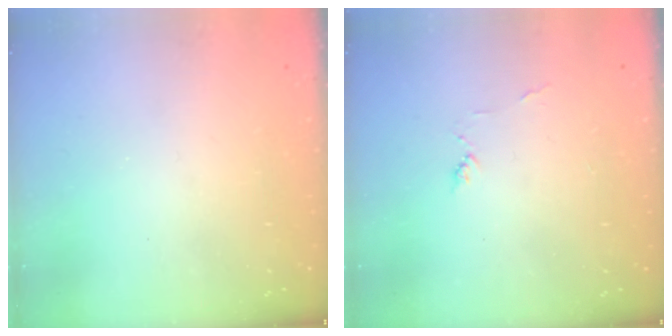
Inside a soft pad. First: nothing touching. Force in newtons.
{"total": 2.6, "press": 2.6, "slide": 0.3}